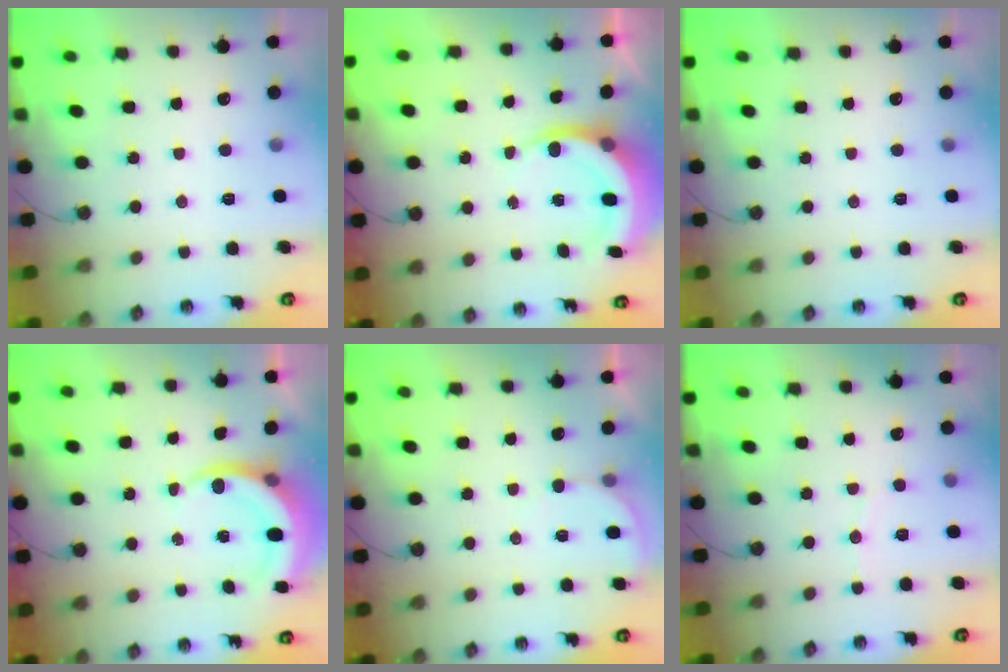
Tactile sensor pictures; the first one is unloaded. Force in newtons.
{"total": 5.3, "press": 5.3, "slide": 0.5}
{"total": 0.0}
{"total": 5.3, "press": 5.2, "slide": 0.4}
{"total": 2.6, "press": 2.6, "slide": 0.2}
{"total": 4.4, "press": 4.2, "slide": 1.2}